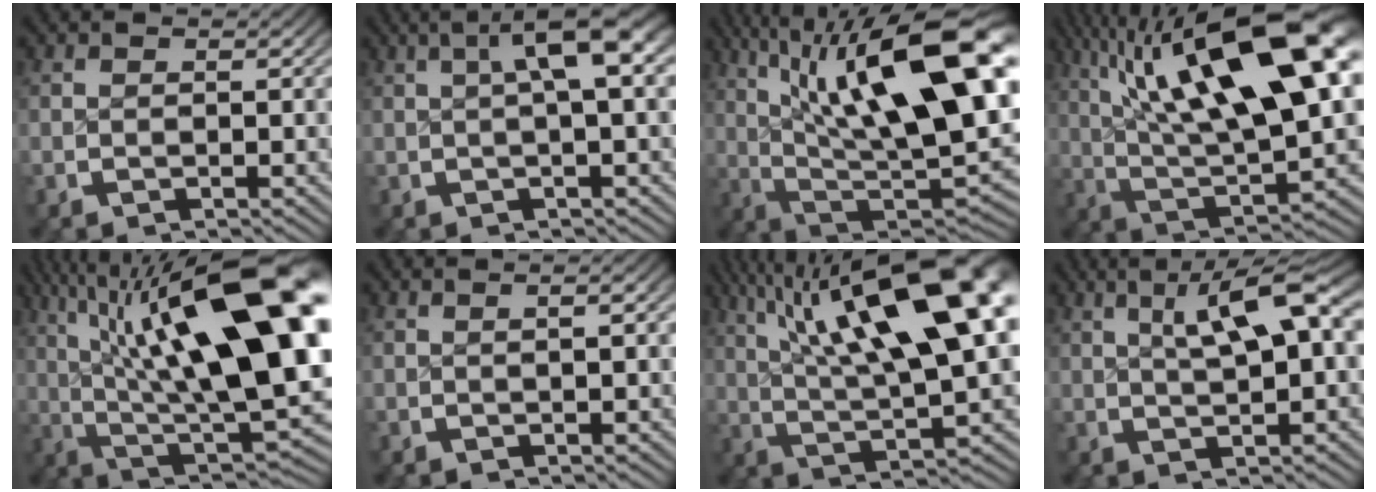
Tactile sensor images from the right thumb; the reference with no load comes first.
{"total": 7.3, "force": [2.9, 2.5, 6.2], "torque": [-0.078, 0.035, 0.028]}
{"total": 17.5, "force": [2.0, 8.9, 15.0], "torque": [-0.260, -0.041, 0.058]}
{"total": 15.9, "force": [2.8, 7.2, 13.9], "torque": [-0.237, -0.014, 0.058]}
{"total": 19.4, "force": [1.8, 9.2, 17.0], "torque": [-0.264, -0.036, 0.051]}
{"total": 1.2, "force": [0.3, 0.1, 1.2], "torque": [-0.018, 0.002, 0.009]}
{"total": 13.8, "force": [3.2, 5.6, 12.2], "torque": [-0.189, -0.005, 0.056]}
{"total": 8.6, "force": [3.2, 3.3, 7.3], "torque": [-0.100, 0.024, 0.045]}